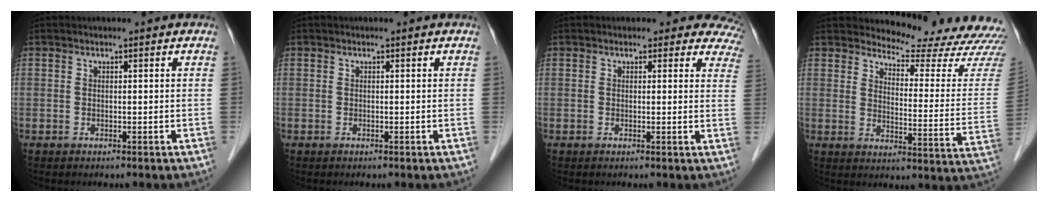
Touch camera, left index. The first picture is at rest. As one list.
[{"total": 0.0}, {"total": 6.9, "force": [6.1, 3.2, 1.0], "torque": [0.034, -0.017, 0.026]}, {"total": 18.4, "force": [18.0, 1.0, 3.7], "torque": [-0.040, -0.132, 0.197]}]